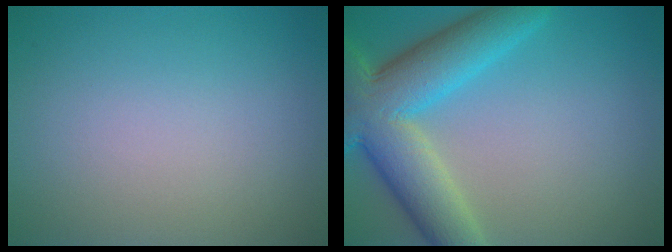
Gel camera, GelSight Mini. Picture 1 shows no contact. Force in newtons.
{"total": 9.4, "press": 9.4, "slide": 0.5}